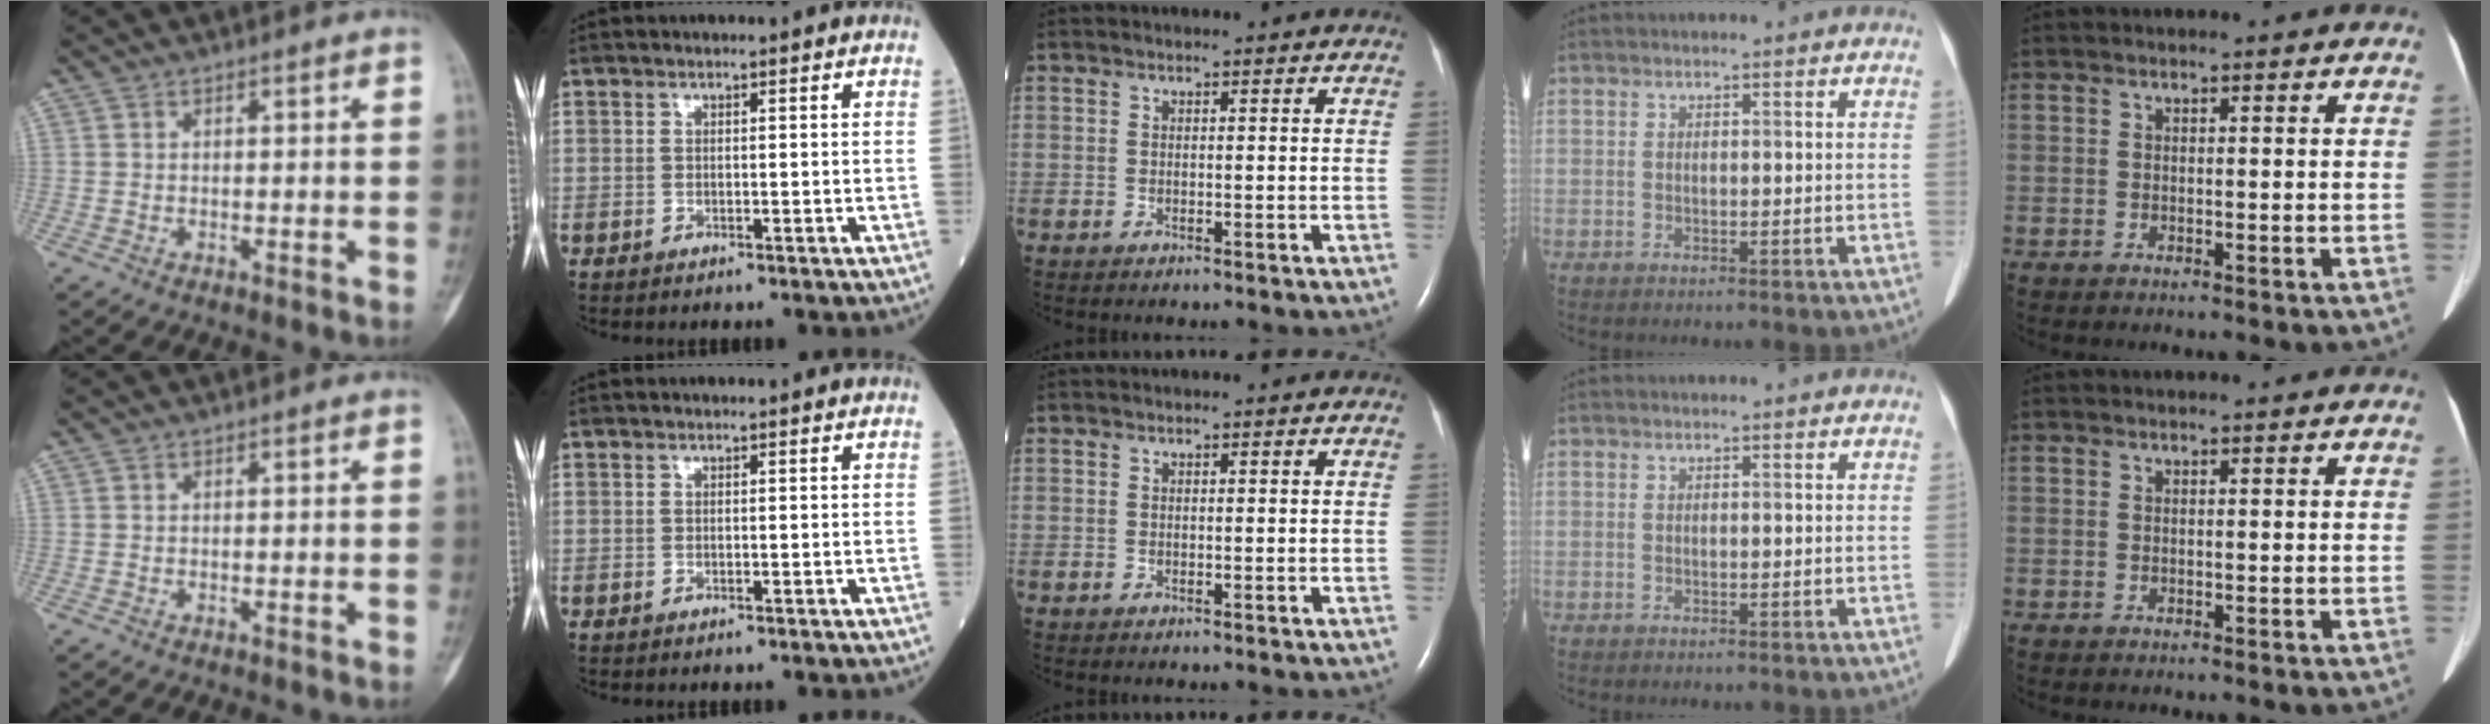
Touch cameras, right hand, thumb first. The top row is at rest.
{}